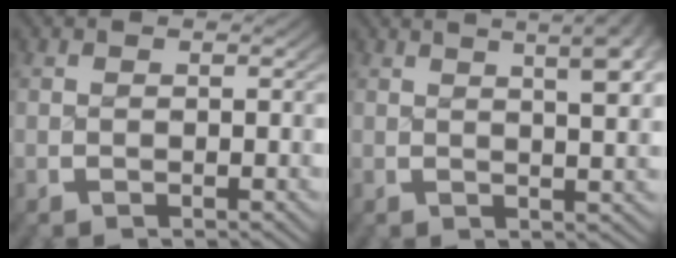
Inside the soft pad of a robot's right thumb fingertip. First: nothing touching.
{"total": 6.3, "force": [2.6, 2.3, 5.3], "torque": [-0.053, 0.012, 0.033]}